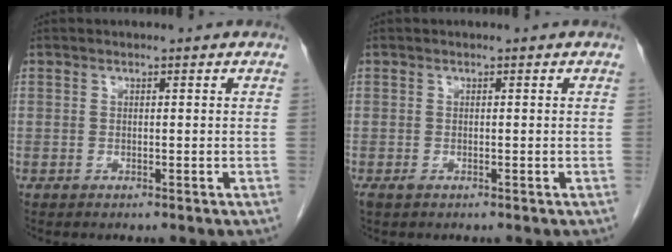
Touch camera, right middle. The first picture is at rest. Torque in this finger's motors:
{"motor_torque": [0.30, -0.03, 0.03, 0.02]}